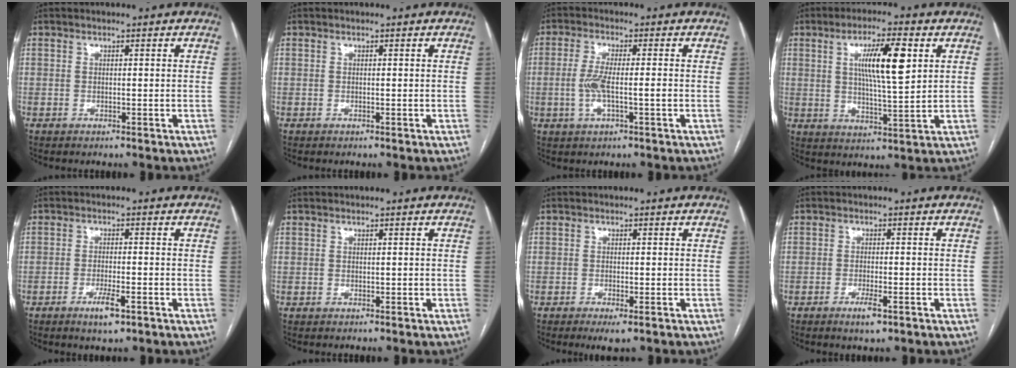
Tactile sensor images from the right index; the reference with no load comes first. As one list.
[{"total": 0.0}, {"total": 5.2, "force": [-0.9, 0.7, 5.0], "torque": [-0.111, 0.004, -0.016]}, {"total": 10.0, "force": [3.0, 1.3, 9.5], "torque": [-0.165, 0.003, 0.053]}, {"total": 4.0, "force": [-2.2, 0.7, 3.3], "torque": [-0.062, -0.004, -0.037]}, {"total": 0.0}, {"total": 2.7, "force": [-1.5, 0.5, 2.2], "torque": [-0.030, -0.005, -0.021]}, {"total": 3.1, "force": [-1.7, 0.5, 2.5], "torque": [-0.046, -0.004, -0.028]}]